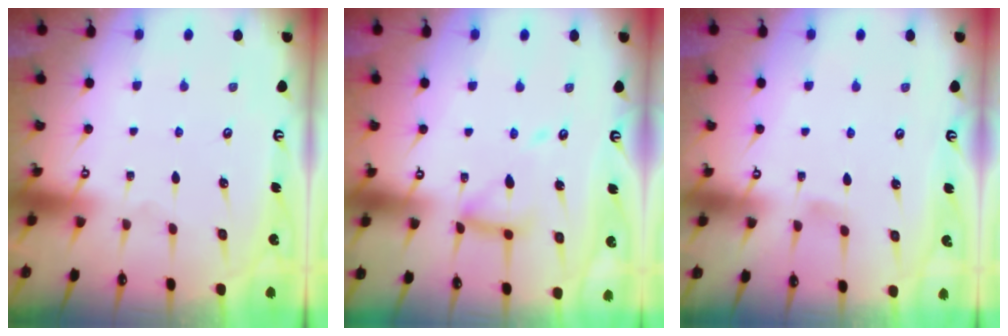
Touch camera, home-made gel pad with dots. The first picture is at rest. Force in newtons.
{"total": 11.4, "press": 11.3, "slide": 1.2}
{"total": 2.9, "press": 2.9, "slide": 0.5}